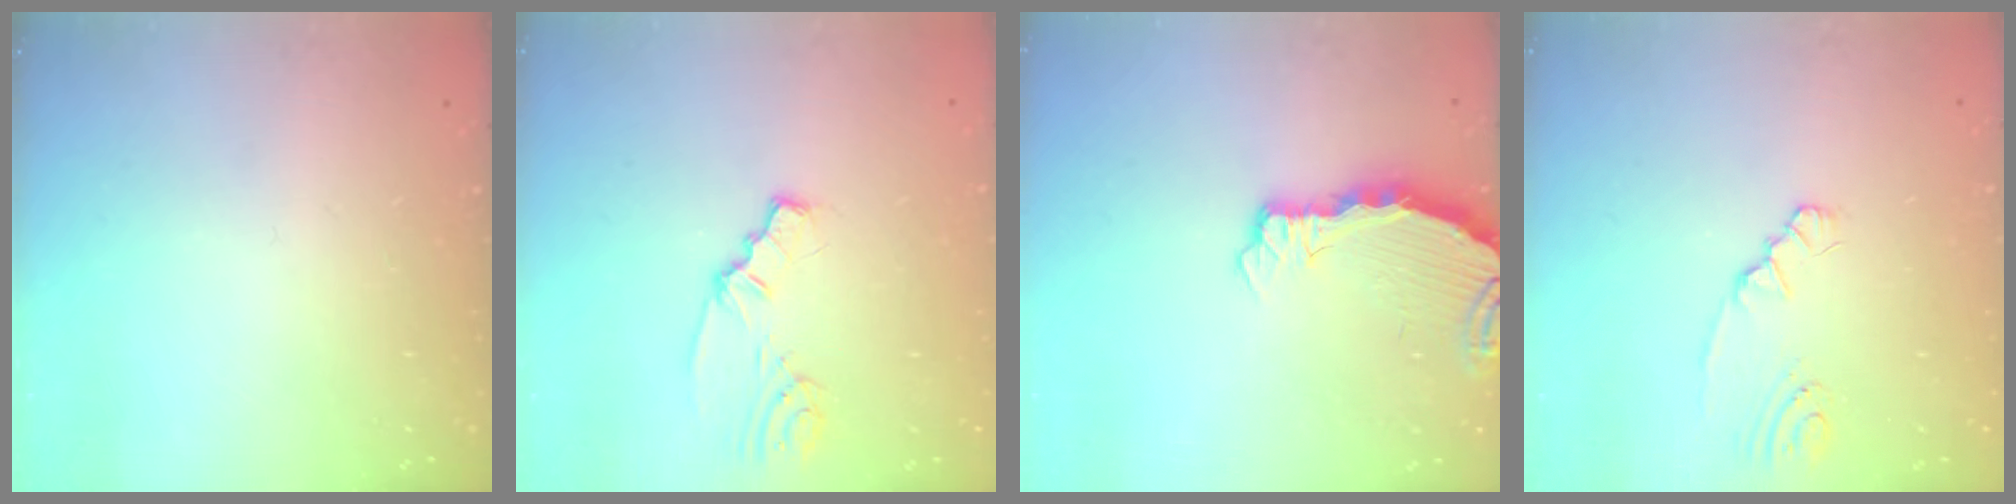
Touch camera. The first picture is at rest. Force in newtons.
{"total": 3.4, "press": 3.4, "slide": 0.2}
{"total": 3.9, "press": 3.9, "slide": 0.4}
{"total": 1.7, "press": 1.7, "slide": 0.3}